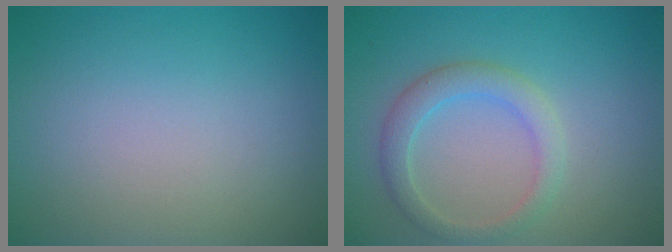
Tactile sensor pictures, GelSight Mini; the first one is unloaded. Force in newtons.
{"total": 2.8, "press": 2.8, "slide": 0.3}